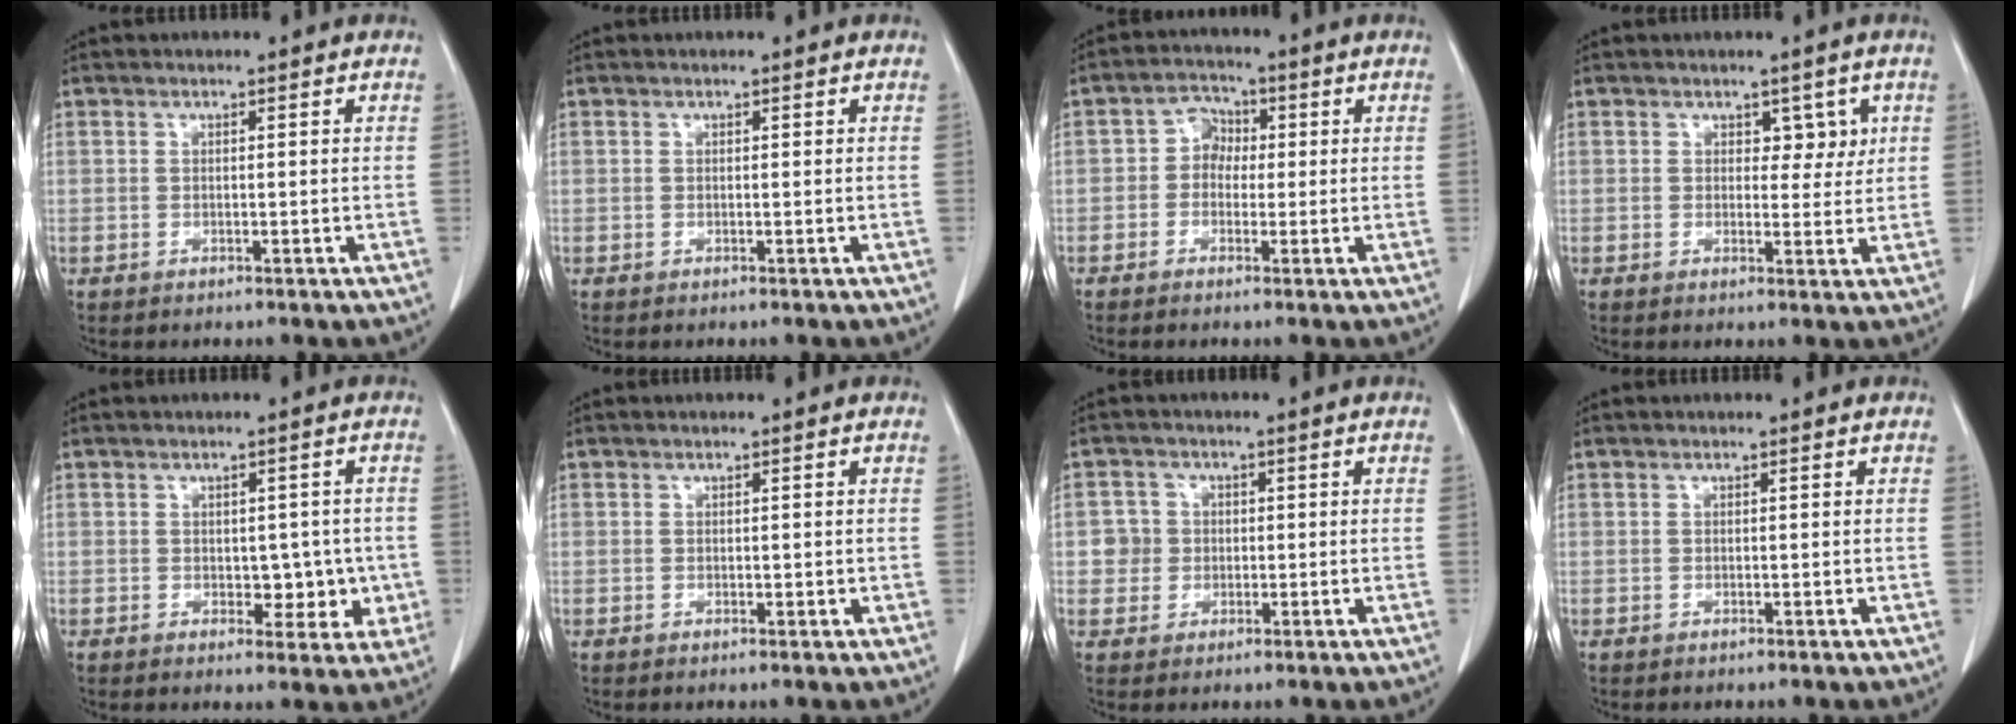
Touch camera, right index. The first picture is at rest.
{"total": 0.0}
{"total": 3.8, "force": [-0.1, 3.1, 2.1], "torque": [-0.031, 0.017, -0.009]}
{"total": 2.1, "force": [1.1, 1.3, 1.3], "torque": [-0.009, -0.004, 0.015]}
{"total": 5.0, "force": [-0.5, 3.4, 3.6], "torque": [-0.023, 0.012, 0.003]}
{"total": 0.7, "force": [0.1, 0.6, 0.4], "torque": [0.000, 0.002, 0.005]}
{"total": 3.5, "force": [0.1, 3.5, 0.2], "torque": [0.009, 0.013, 0.004]}
{"total": 0.0}